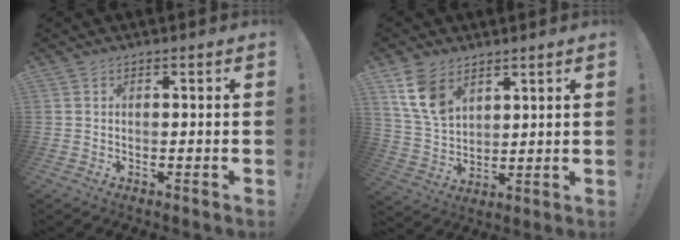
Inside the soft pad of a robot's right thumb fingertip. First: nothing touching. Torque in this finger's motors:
{"motor_torque": [0.13, 0.67, 0.82, 0.69, 0.07]}